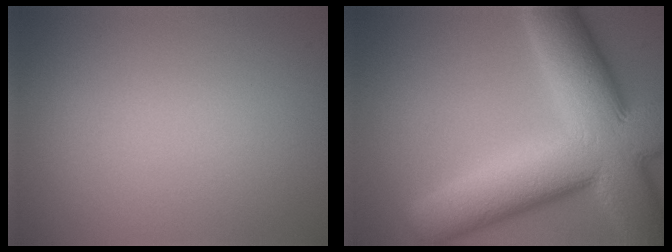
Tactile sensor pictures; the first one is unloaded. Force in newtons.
{"total": 15.1, "press": 15.1, "slide": 0.9}